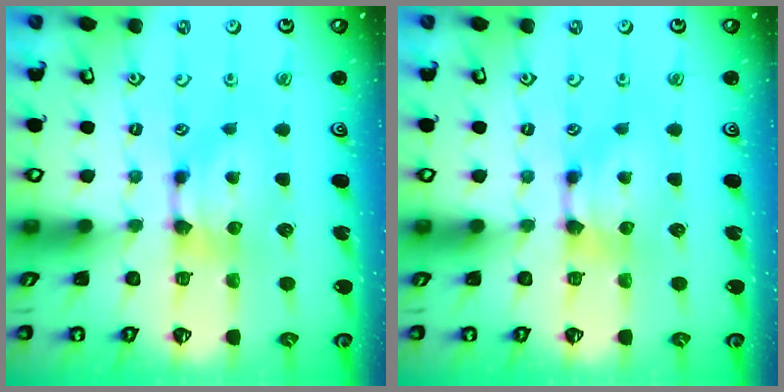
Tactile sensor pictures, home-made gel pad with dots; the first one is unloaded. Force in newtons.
{"total": 0.0}